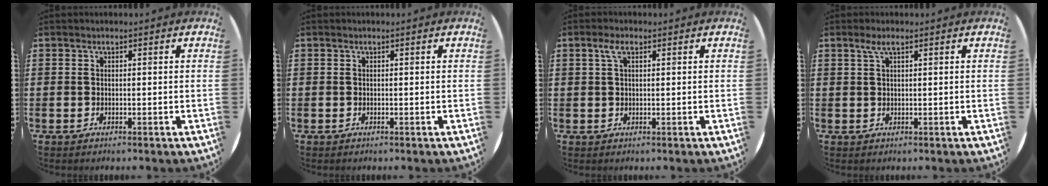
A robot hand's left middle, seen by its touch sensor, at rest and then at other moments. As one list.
[{"total": 0.0}, {"total": 2.1, "force": [0.9, 0.8, 1.7], "torque": [-0.036, 0.006, 0.015]}, {"total": 1.8, "force": [0.9, 0.3, 1.5], "torque": [-0.031, 0.005, 0.015]}]